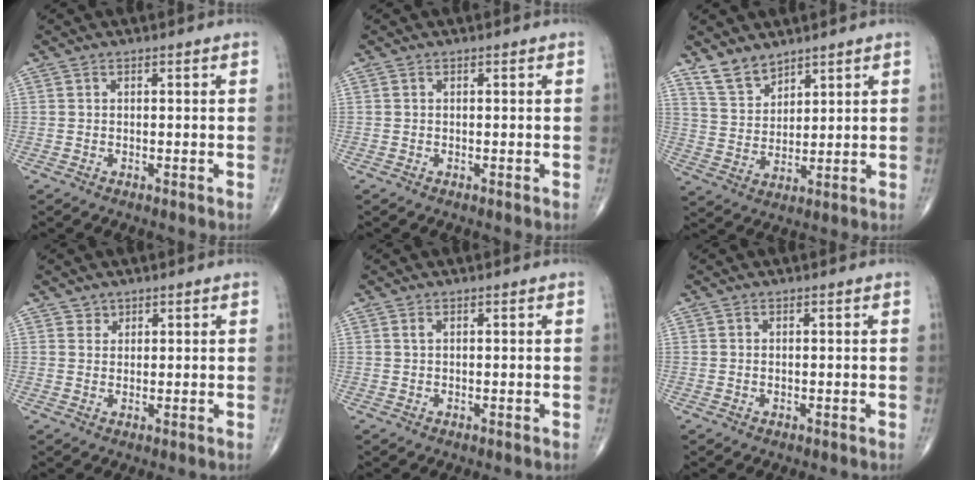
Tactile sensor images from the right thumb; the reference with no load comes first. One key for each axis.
{"total": 0.0}
{"total": 6.3, "fx": 5.2, "fy": 3.0, "fz": 2.0, "tx": -0.024, "ty": -0.033, "tz": 0.112}
{"total": 1.6, "fx": 1.1, "fy": 1.1, "fz": -0.1, "tx": 0.019, "ty": -0.007, "tz": 0.013}
{"total": 0.6, "fx": 0.3, "fy": 0.2, "fz": 0.4, "tx": -0.009, "ty": 0.005, "tz": 0.008}
{"total": 0.0}